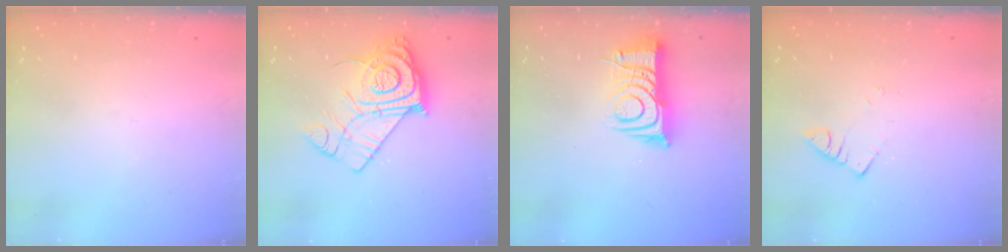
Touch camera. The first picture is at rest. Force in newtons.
{"total": 14.6, "press": 14.5, "slide": 1.4}
{"total": 9.9, "press": 9.9, "slide": 1.0}
{"total": 2.5, "press": 2.5, "slide": 0.3}